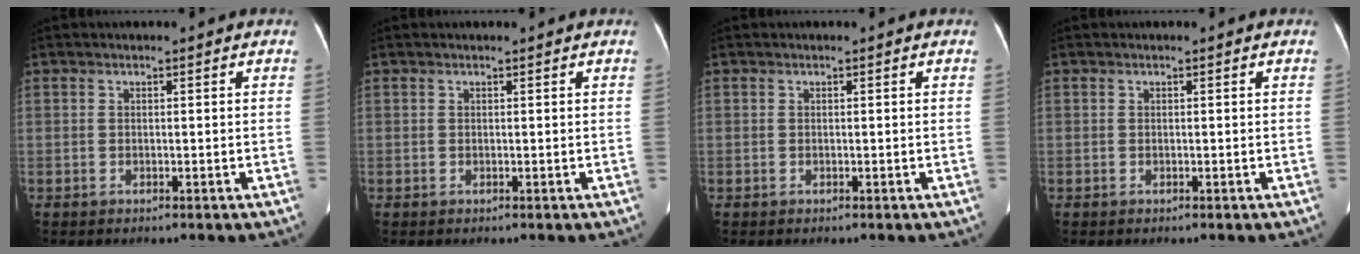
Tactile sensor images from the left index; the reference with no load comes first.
{"total": 0.0}
{"total": 0.0}
{"total": 0.0}